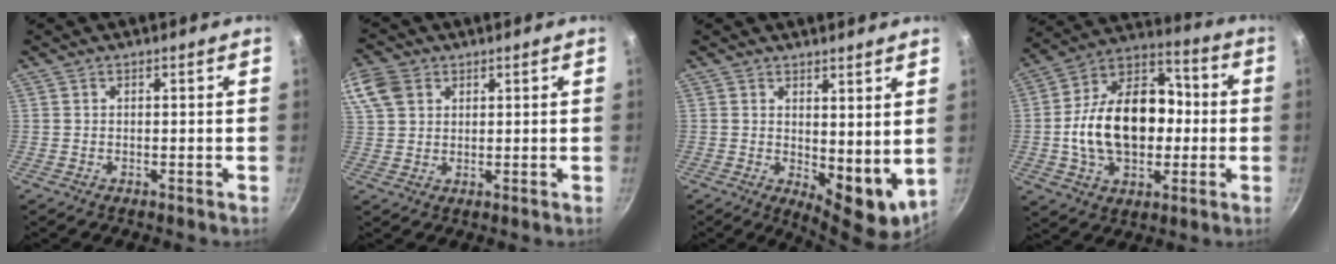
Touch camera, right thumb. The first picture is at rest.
{"total": 8.5, "force": [3.8, 6.3, 4.3], "torque": [-0.090, 0.006, 0.072]}
{"total": 9.0, "force": [2.1, 4.4, 7.6], "torque": [-0.090, -0.029, 0.039]}
{"total": 21.8, "force": [-1.3, 14.9, 15.9], "torque": [-0.236, 0.048, -0.029]}